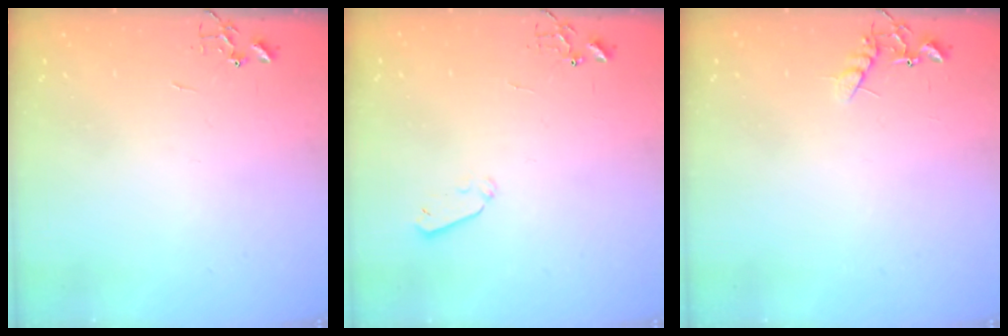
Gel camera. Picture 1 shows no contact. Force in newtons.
{"total": 4.2, "press": 4.2, "slide": 0.7}
{"total": 6.8, "press": 6.8, "slide": 0.3}